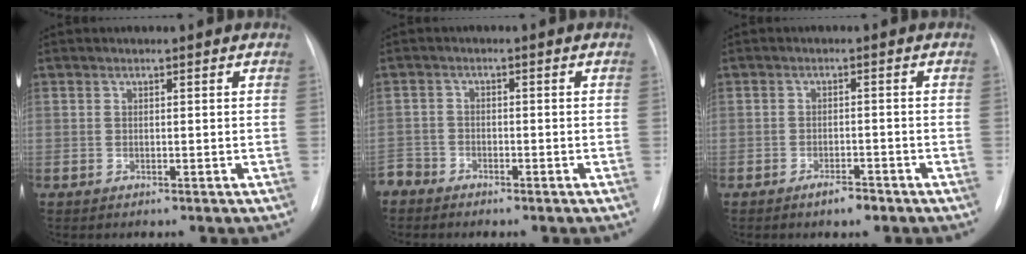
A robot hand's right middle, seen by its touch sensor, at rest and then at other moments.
{"total": 3.2, "force": [-2.8, 1.5, -0.4], "torque": [0.011, 0.000, -0.058]}
{"total": 2.4, "force": [-1.7, 0.6, 1.6], "torque": [-0.024, -0.001, -0.026]}